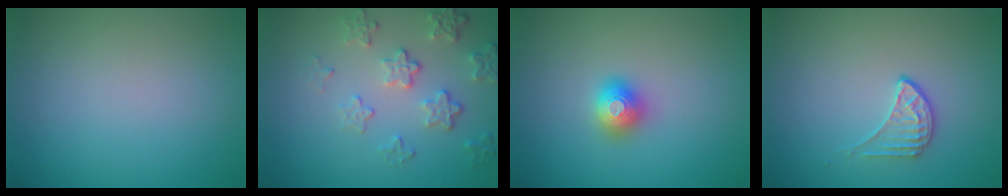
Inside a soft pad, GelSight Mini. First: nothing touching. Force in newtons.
{"total": 4.0, "press": 3.1, "slide": 2.6}
{"total": 1.6, "press": 1.6, "slide": 0.2}
{"total": 1.9, "press": 1.3, "slide": 1.3}